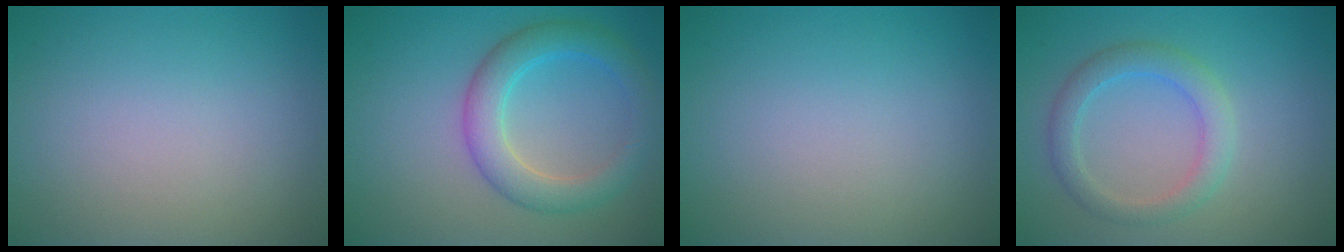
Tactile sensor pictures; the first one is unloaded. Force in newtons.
{"total": 4.5, "press": 4.5, "slide": 0.1}
{"total": 0.0}
{"total": 3.0, "press": 3.0, "slide": 0.1}